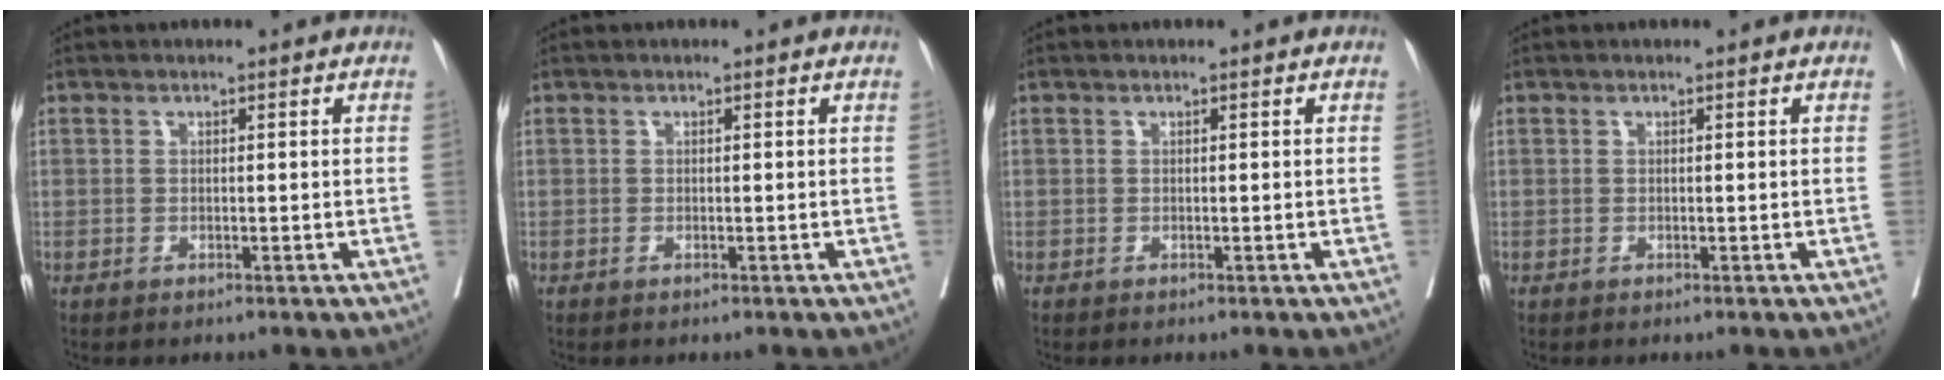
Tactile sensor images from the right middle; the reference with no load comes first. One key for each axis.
{"total": 0.0}
{"total": 0.0}
{"total": 0.0}